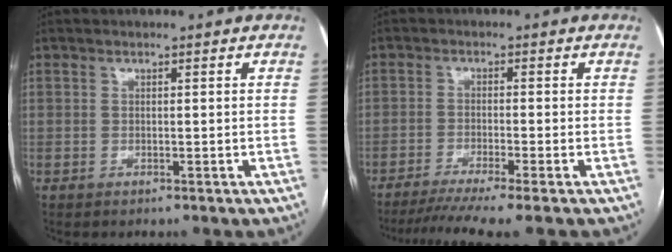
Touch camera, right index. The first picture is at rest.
{"total": 8.4, "force": [-6.7, -1.1, 4.8], "torque": [-0.068, -0.018, -0.106]}